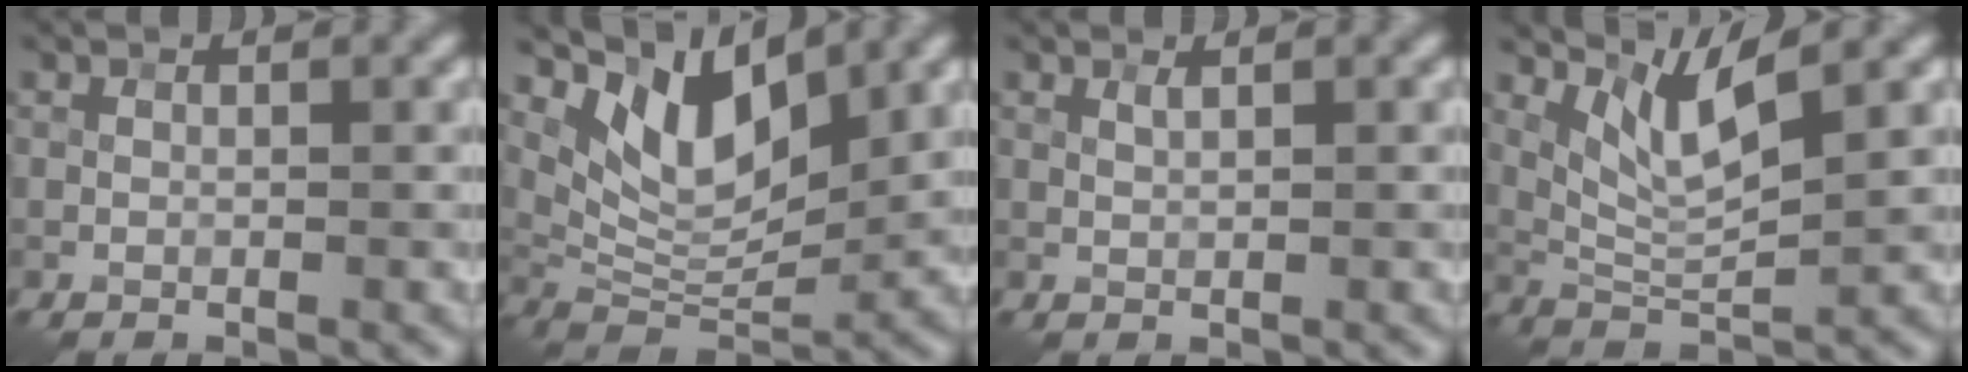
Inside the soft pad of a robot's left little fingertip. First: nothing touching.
{"total": 7.1, "force": [4.3, 3.1, 4.8], "torque": [-0.087, -0.010, 0.079]}
{"total": 0.6, "force": [0.4, 0.1, 0.4], "torque": [-0.010, 0.000, 0.009]}
{"total": 4.4, "force": [2.5, 0.9, 3.5], "torque": [-0.081, -0.009, 0.056]}